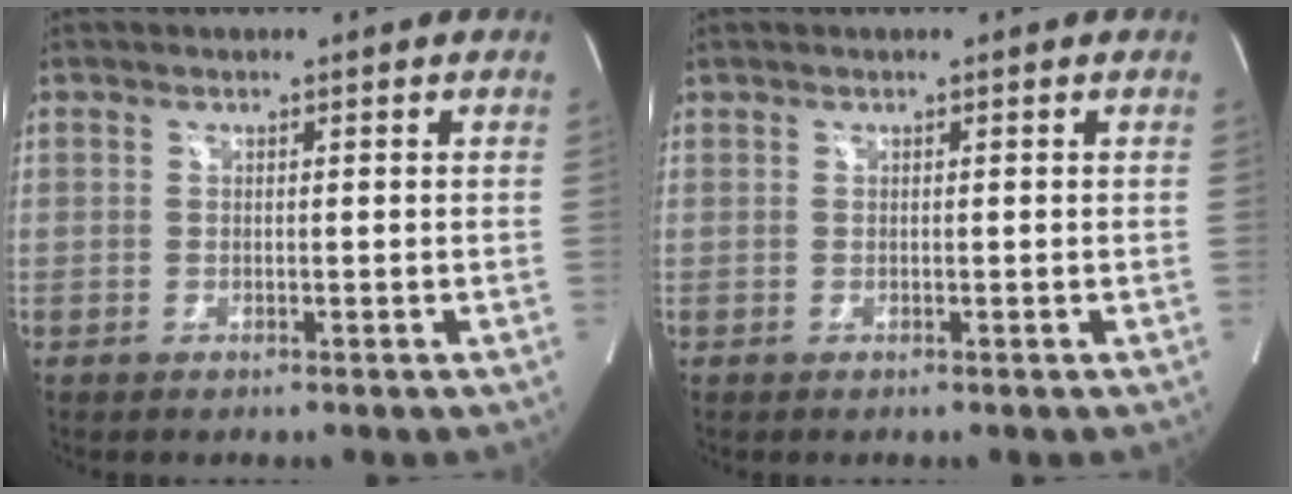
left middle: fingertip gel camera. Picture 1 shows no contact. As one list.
[{"total": 0.0}]